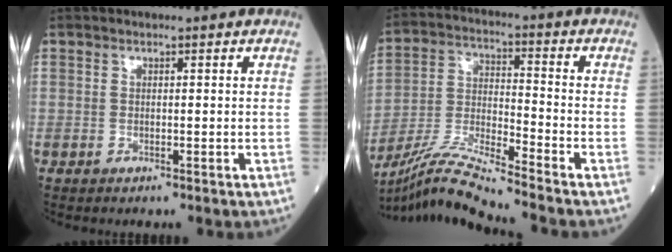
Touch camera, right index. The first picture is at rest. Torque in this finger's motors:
{"motor_torque": [-0.27, -0.23, 0.02, 0.01]}